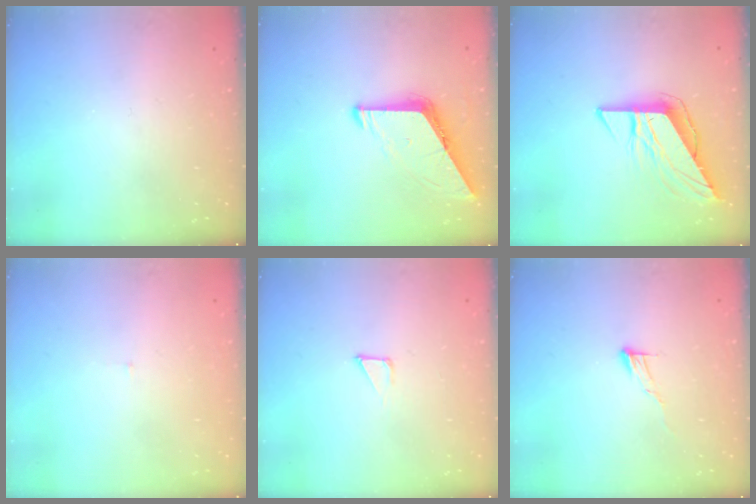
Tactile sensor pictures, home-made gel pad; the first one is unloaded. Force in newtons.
{"total": 8.6, "press": 8.5, "slide": 0.9}
{"total": 9.3, "press": 9.3, "slide": 0.5}
{"total": 3.0, "press": 3.0, "slide": 0.2}
{"total": 1.3, "press": 1.3, "slide": 0.0}
{"total": 6.1, "press": 6.1, "slide": 0.3}